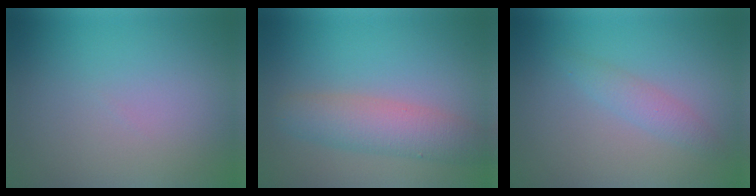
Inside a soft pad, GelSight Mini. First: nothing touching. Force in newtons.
{"total": 4.5, "press": 4.5, "slide": 0.2}
{"total": 1.8, "press": 1.8, "slide": 0.1}